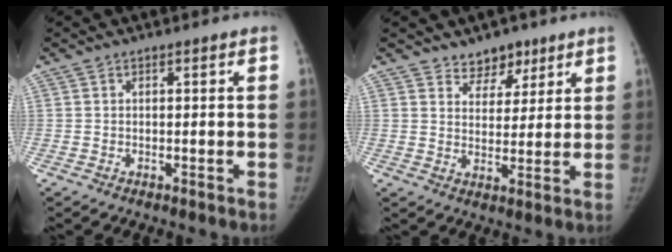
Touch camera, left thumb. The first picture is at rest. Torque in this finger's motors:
{"motor_torque": [-0.14, -0.09, -0.03, 0.17, -0.03]}